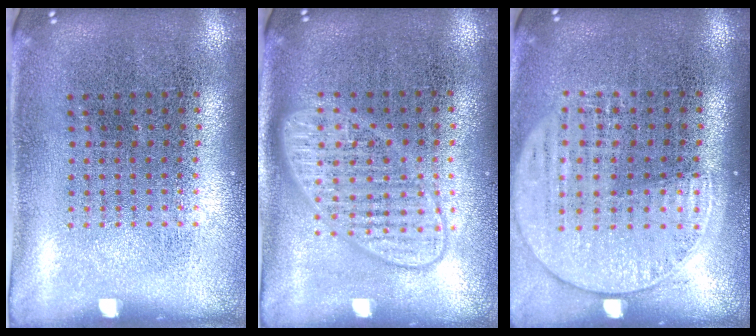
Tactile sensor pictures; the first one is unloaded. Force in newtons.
{"total": 2.0, "press": 1.9, "slide": 0.3}
{"total": 1.5, "press": 1.4, "slide": 0.6}